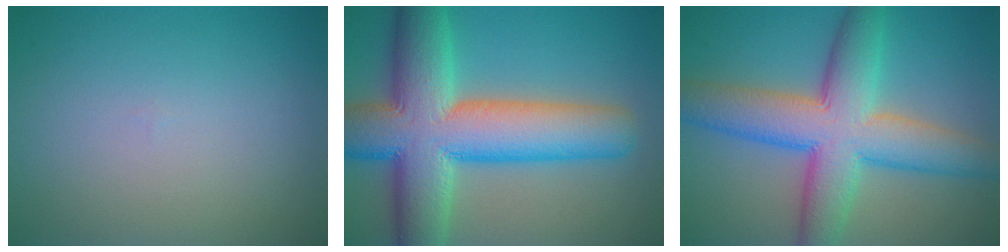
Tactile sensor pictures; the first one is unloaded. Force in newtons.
{"total": 13.8, "press": 13.7, "slide": 0.7}
{"total": 9.9, "press": 9.9, "slide": 0.4}